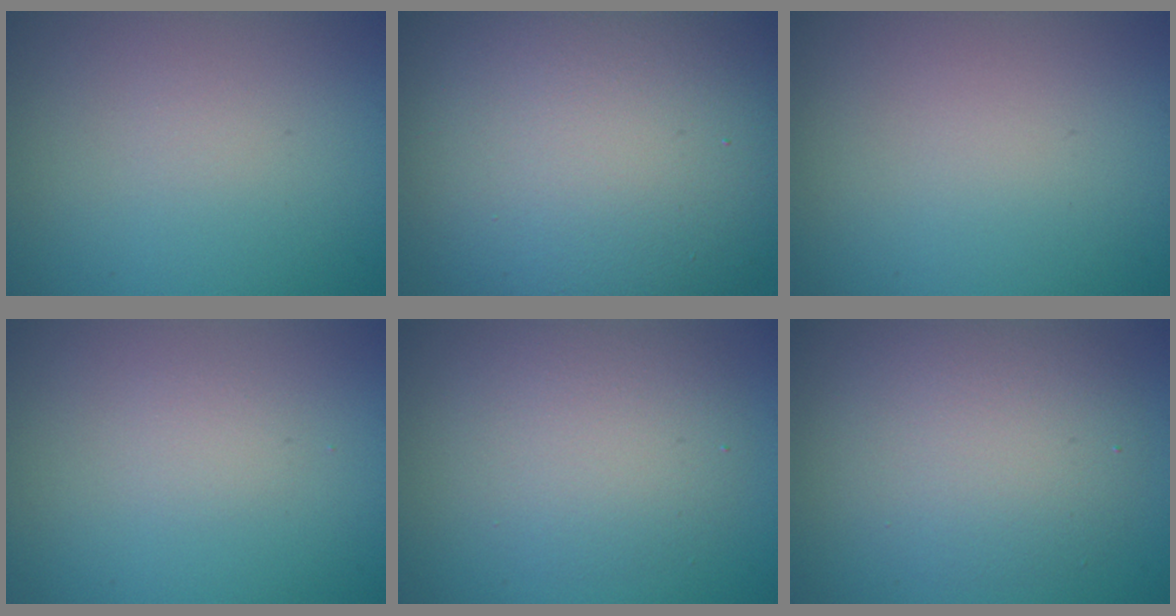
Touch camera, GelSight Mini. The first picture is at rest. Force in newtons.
{"total": 14.9, "press": 14.9, "slide": 1.0}
{"total": 0.0}
{"total": 0.8, "press": 0.8, "slide": 0.1}
{"total": 4.1, "press": 4.1, "slide": 0.2}
{"total": 4.9, "press": 4.9, "slide": 0.4}